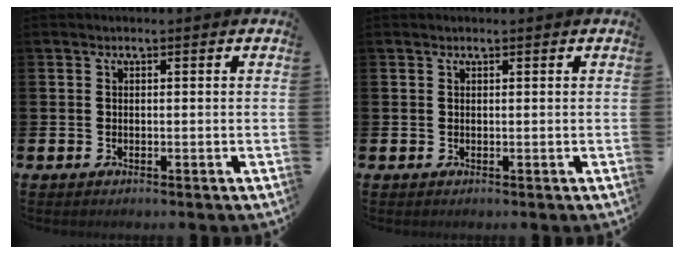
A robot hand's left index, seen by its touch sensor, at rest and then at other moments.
{"total": 0.5, "force": [0.5, 0.0, 0.1], "torque": [0.002, -0.002, 0.009]}